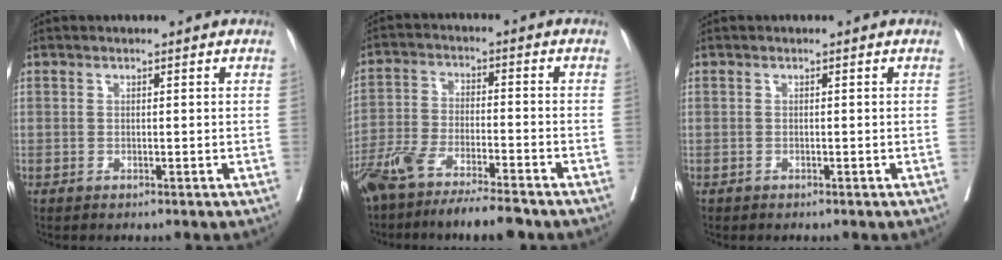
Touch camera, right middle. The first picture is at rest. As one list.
[{"total": 12.3, "force": [-9.9, 1.6, 7.1], "torque": [-0.127, -0.021, -0.168]}, {"total": 0.0}]